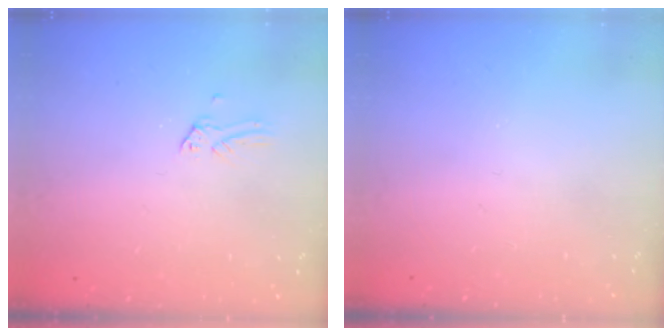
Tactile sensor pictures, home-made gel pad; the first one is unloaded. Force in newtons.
{"total": 0.0}